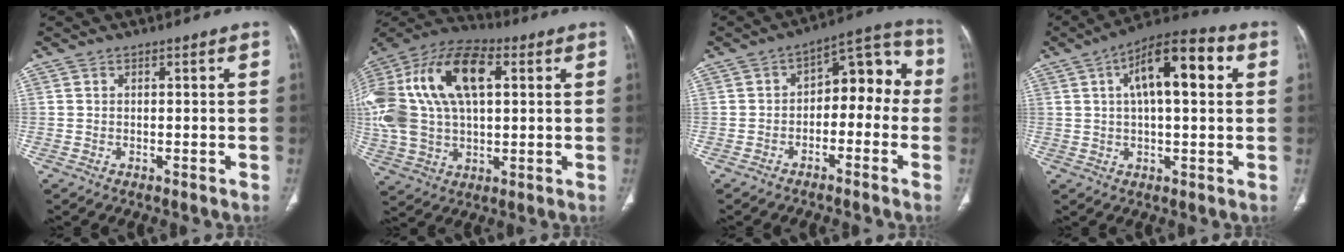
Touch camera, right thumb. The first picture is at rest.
{"total": 27.8, "force": [6.4, 15.8, 22.0], "torque": [-0.477, 0.034, 0.114]}
{"total": 11.2, "force": [-1.7, 7.1, 8.5], "torque": [-0.064, 0.058, -0.035]}
{"total": 14.5, "force": [4.0, 5.6, 12.8], "torque": [-0.187, 0.021, 0.054]}